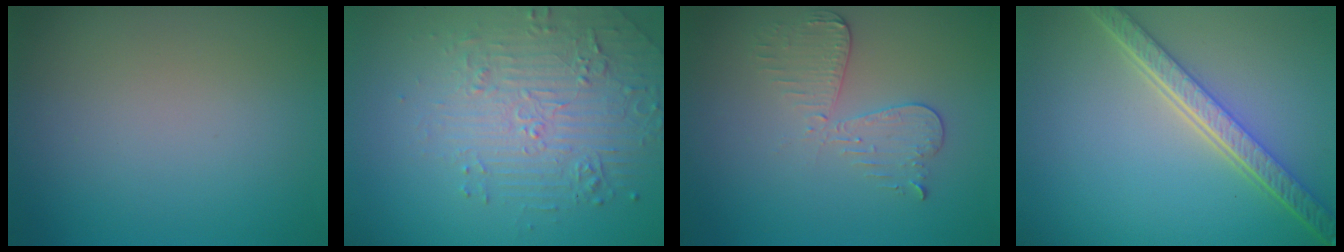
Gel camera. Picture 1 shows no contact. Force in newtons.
{"total": 5.0, "press": 3.8, "slide": 3.2}
{"total": 3.0, "press": 2.7, "slide": 1.2}
{"total": 5.3, "press": 4.1, "slide": 3.3}